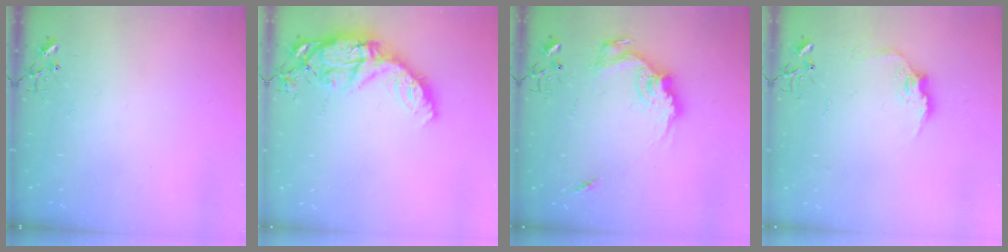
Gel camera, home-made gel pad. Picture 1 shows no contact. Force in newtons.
{"total": 16.6, "press": 16.5, "slide": 1.3}
{"total": 14.8, "press": 14.8, "slide": 0.8}
{"total": 10.1, "press": 10.0, "slide": 0.5}